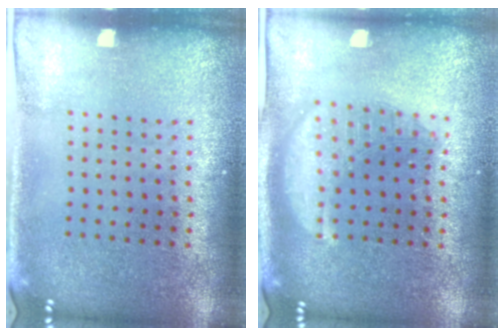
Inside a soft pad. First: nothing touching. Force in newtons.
{"total": 2.8, "press": 2.7, "slide": 0.4}